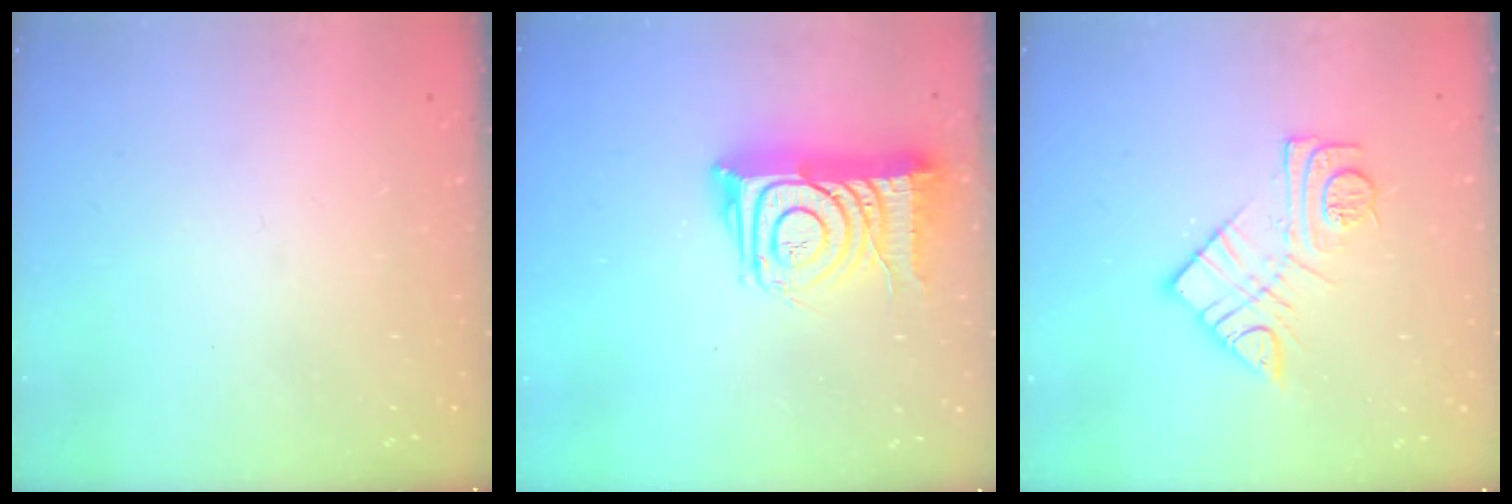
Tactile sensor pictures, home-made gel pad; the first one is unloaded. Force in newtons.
{"total": 15.4, "press": 15.4, "slide": 1.0}
{"total": 11.7, "press": 11.7, "slide": 0.7}